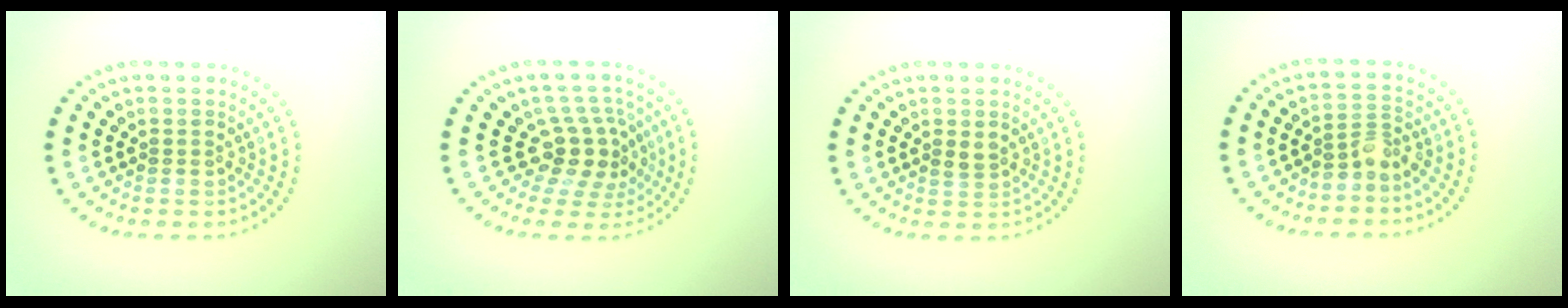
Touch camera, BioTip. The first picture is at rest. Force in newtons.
{"total": 3.7, "press": 2.8, "slide": 2.4}
{"total": 1.0, "press": 1.0, "slide": 0.3}
{"total": 2.2, "press": 1.6, "slide": 1.4}